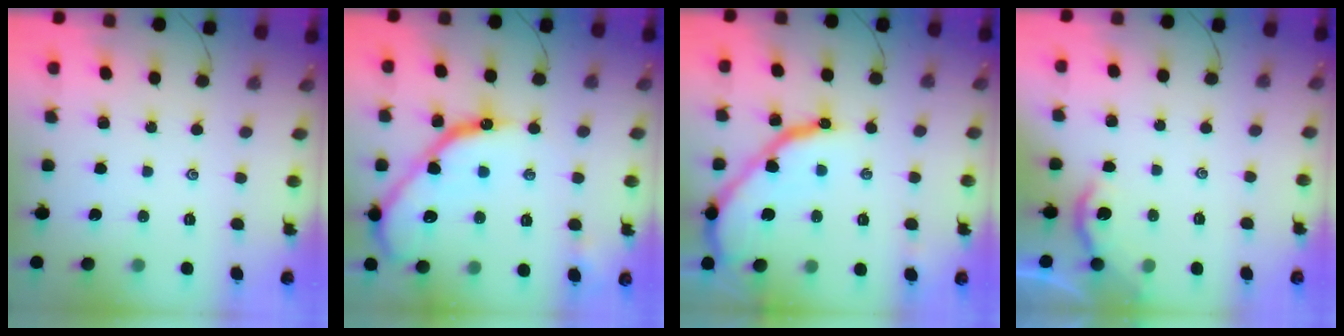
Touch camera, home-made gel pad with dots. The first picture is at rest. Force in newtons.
{"total": 17.1, "press": 17.1, "slide": 1.3}
{"total": 14.6, "press": 14.5, "slide": 1.3}
{"total": 2.2, "press": 2.2, "slide": 0.2}